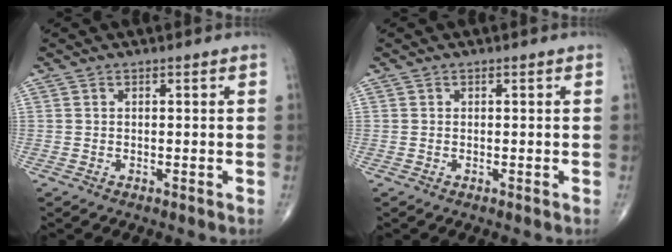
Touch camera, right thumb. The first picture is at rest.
{"total": 0.0}